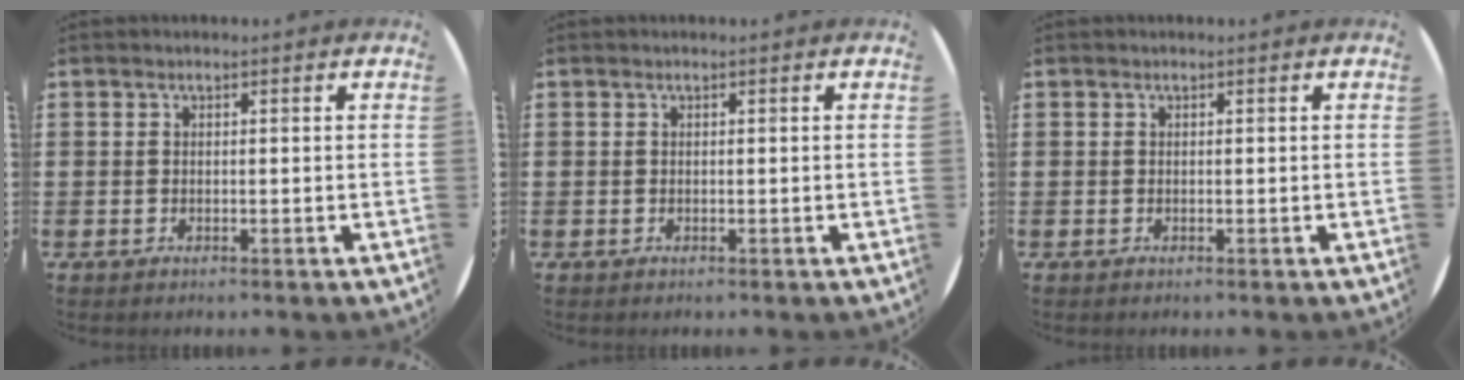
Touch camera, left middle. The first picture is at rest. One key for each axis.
{"total": 0.0}
{"total": 0.0}